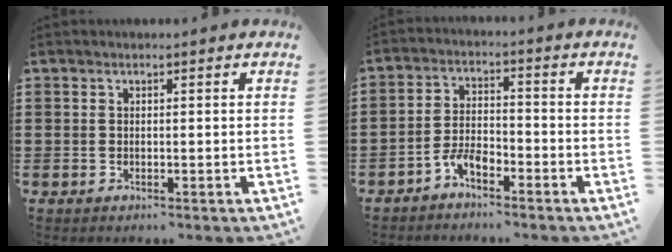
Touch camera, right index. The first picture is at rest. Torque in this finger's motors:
{"motor_torque": [2.14, 0.00, 0.18, 0.08]}